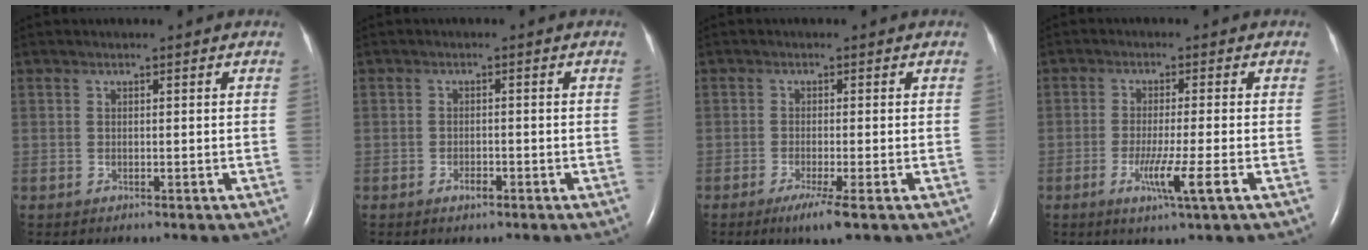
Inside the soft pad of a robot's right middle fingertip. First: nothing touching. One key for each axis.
{"total": 1.5, "fx": -0.9, "fy": 0.6, "fz": 1.0, "tx": -0.017, "ty": 0.001, "tz": -0.012}
{"total": 3.9, "fx": -2.2, "fy": -0.2, "fz": 3.2, "tx": -0.060, "ty": -0.014, "tz": -0.039}
{"total": 5.6, "fx": -2.1, "fy": -0.7, "fz": 5.2, "tx": -0.095, "ty": -0.017, "tz": -0.038}